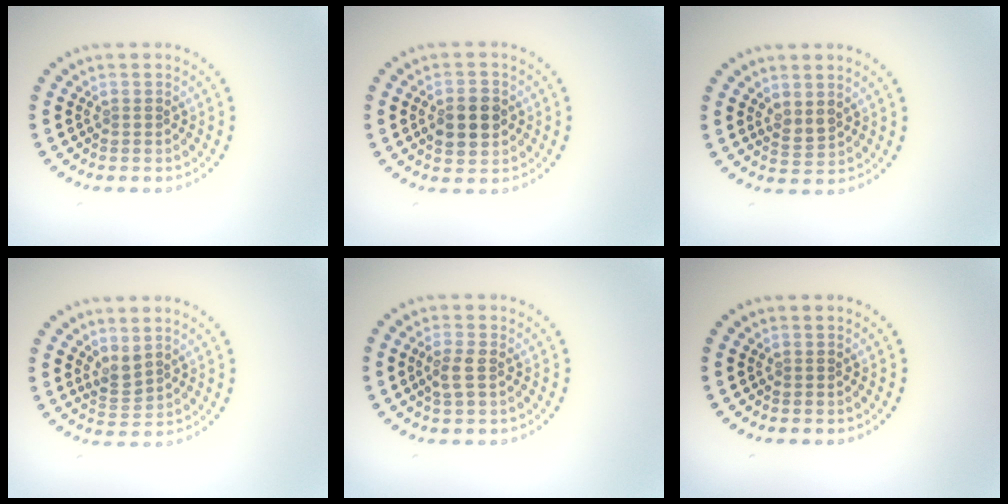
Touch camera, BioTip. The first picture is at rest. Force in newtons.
{"total": 3.6, "press": 3.6, "slide": 0.2}
{"total": 1.4, "press": 1.3, "slide": 0.5}
{"total": 1.6, "press": 1.3, "slide": 1.0}
{"total": 1.9, "press": 1.7, "slide": 0.7}
{"total": 0.0}